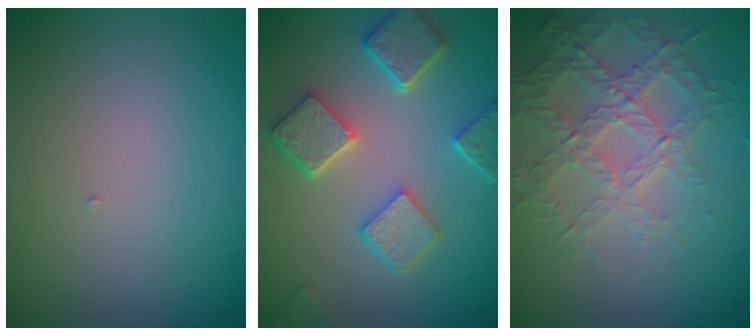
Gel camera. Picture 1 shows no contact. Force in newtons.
{"total": 5.7, "press": 4.5, "slide": 3.5}
{"total": 3.6, "press": 3.4, "slide": 1.4}